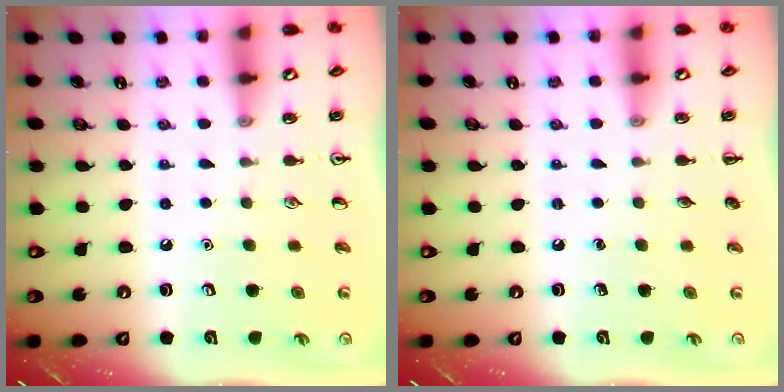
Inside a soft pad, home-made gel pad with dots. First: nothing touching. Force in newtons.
{"total": 0.0}